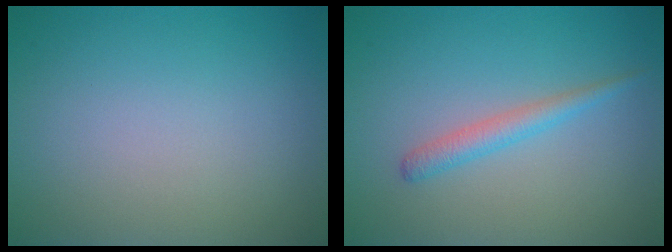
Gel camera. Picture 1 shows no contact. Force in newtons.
{"total": 1.8, "press": 1.8, "slide": 0.0}